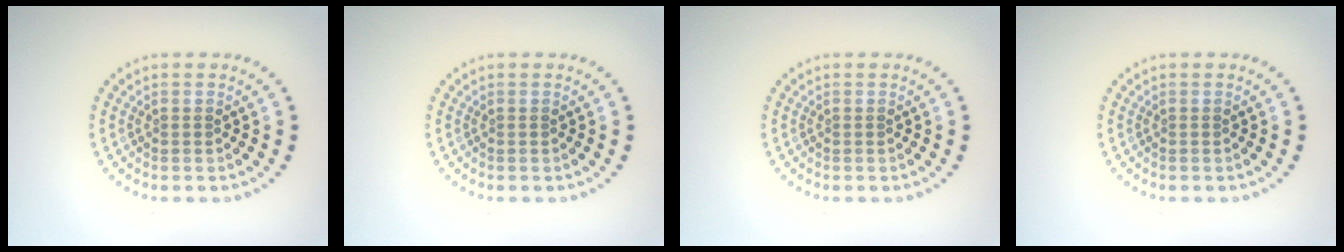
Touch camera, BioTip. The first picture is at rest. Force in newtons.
{"total": 0.0}
{"total": 0.0}
{"total": 0.0}